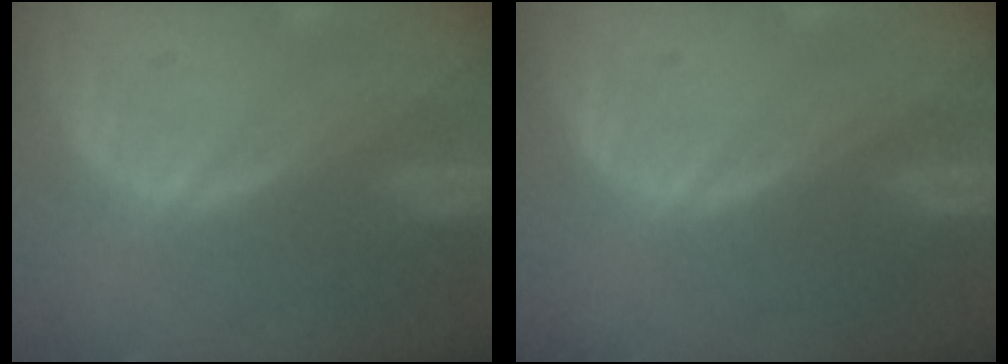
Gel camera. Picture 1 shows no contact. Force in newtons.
{"total": 0.0}